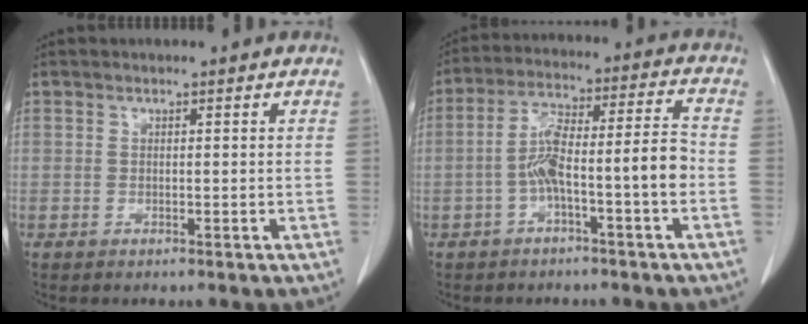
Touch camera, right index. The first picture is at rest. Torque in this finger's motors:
{"motor_torque": [1.54, -0.60, 0.66, 0.21]}